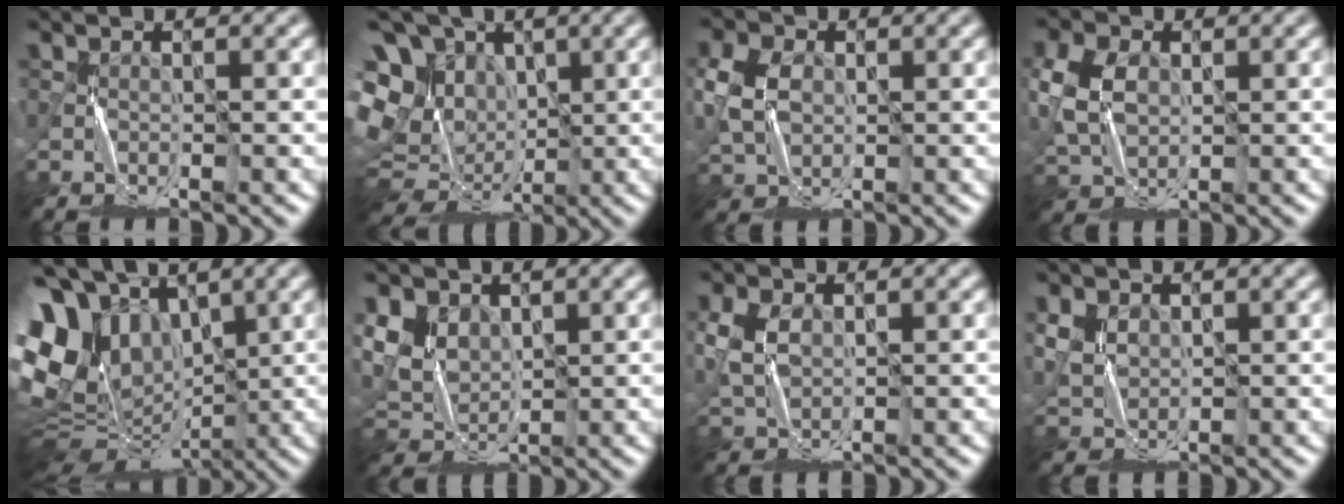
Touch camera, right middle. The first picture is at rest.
{"total": 16.6, "force": [1.6, 13.6, 9.4], "torque": [-0.224, 0.017, 0.030]}
{"total": 5.3, "force": [0.5, 4.0, 3.5], "torque": [-0.101, 0.008, 0.008]}
{"total": 6.0, "force": [0.6, 4.3, 4.2], "torque": [-0.126, 0.006, 0.011]}
{"total": 13.3, "force": [1.9, 9.6, 9.0], "torque": [-0.193, 0.013, 0.036]}
{"total": 4.7, "force": [1.9, 3.3, 2.7], "torque": [-0.064, -0.005, 0.036]}
{"total": 3.8, "force": [0.6, 2.5, 2.7], "torque": [-0.083, 0.003, 0.016]}
{"total": 2.8, "force": [1.0, 2.0, 1.6], "torque": [-0.048, -0.002, 0.023]}